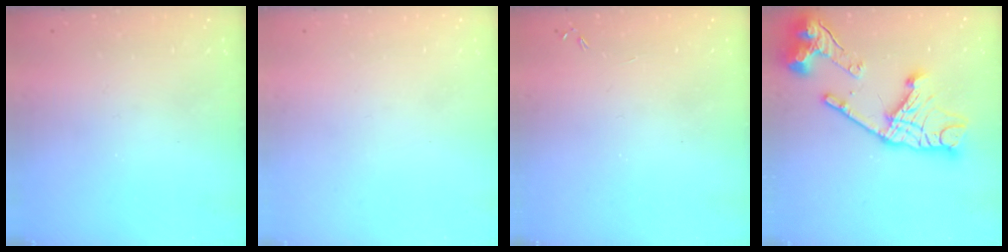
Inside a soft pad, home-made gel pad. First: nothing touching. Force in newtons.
{"total": 0.0}
{"total": 0.0}
{"total": 22.9, "press": 22.8, "slide": 2.1}